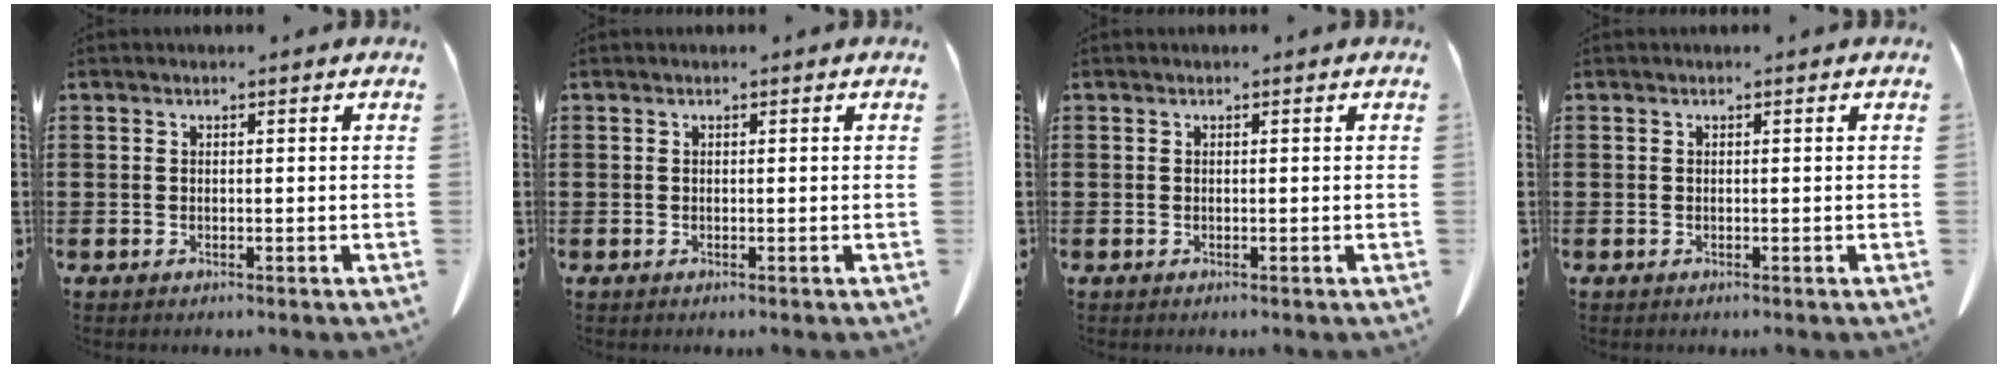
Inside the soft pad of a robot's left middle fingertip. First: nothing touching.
{"total": 0.0}
{"total": 0.0}
{"total": 0.0}